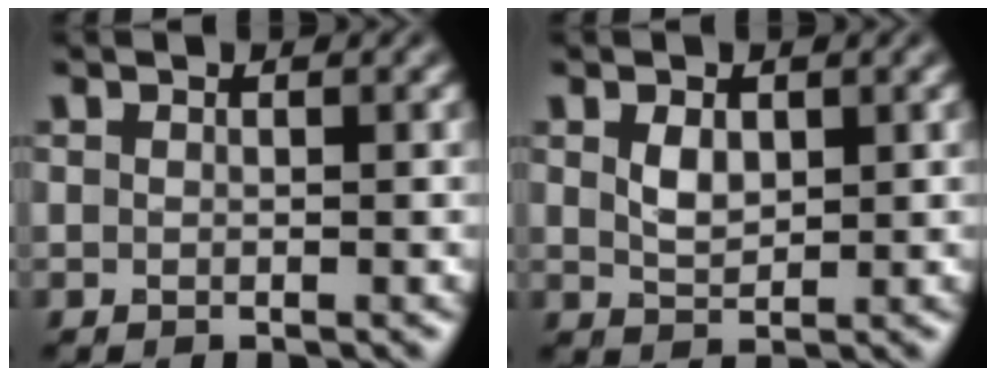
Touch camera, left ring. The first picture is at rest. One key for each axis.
{"total": 1.9, "fx": 0.7, "fy": 1.2, "fz": 1.3, "tx": -0.029, "ty": -0.002, "tz": 0.018}